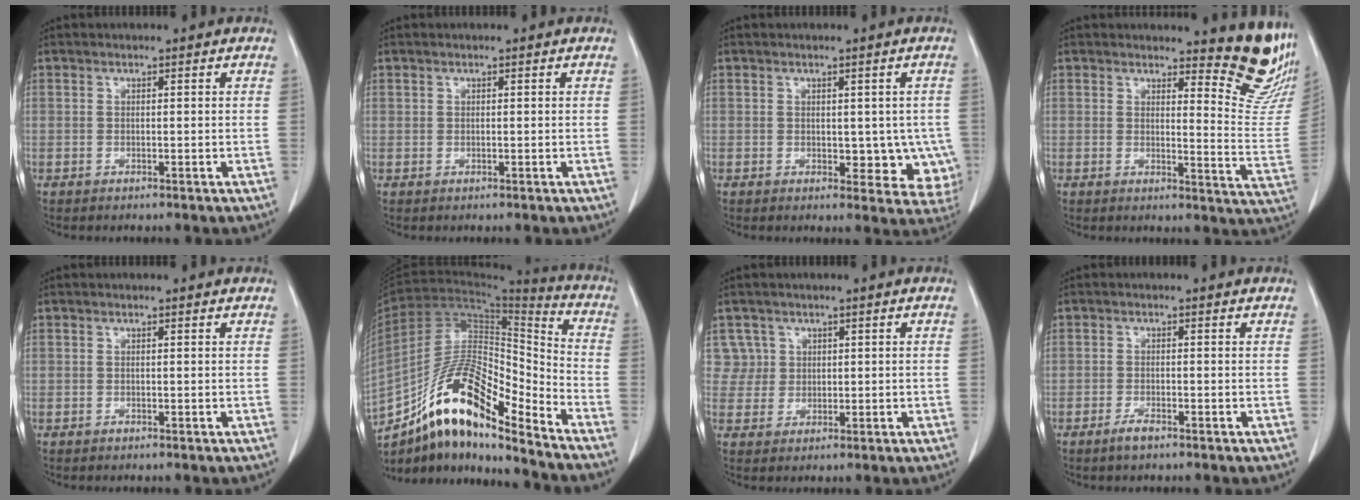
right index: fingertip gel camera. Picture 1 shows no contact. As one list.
[{"total": 0.0}, {"total": 6.6, "force": [-0.5, 4.2, 5.1], "torque": [-0.029, 0.001, 0.003]}, {"total": 11.5, "force": [10.4, 1.4, 4.8], "torque": [-0.037, -0.094, 0.096]}, {"total": 0.0}, {"total": 17.8, "force": [-12.5, 4.1, 12.0], "torque": [-0.216, 0.026, -0.219]}, {"total": 3.6, "force": [1.4, 3.2, -0.6], "torque": [0.030, 0.008, 0.024]}, {"total": 1.9, "force": [-1.4, 0.2, 1.3], "torque": [-0.029, -0.002, -0.027]}]